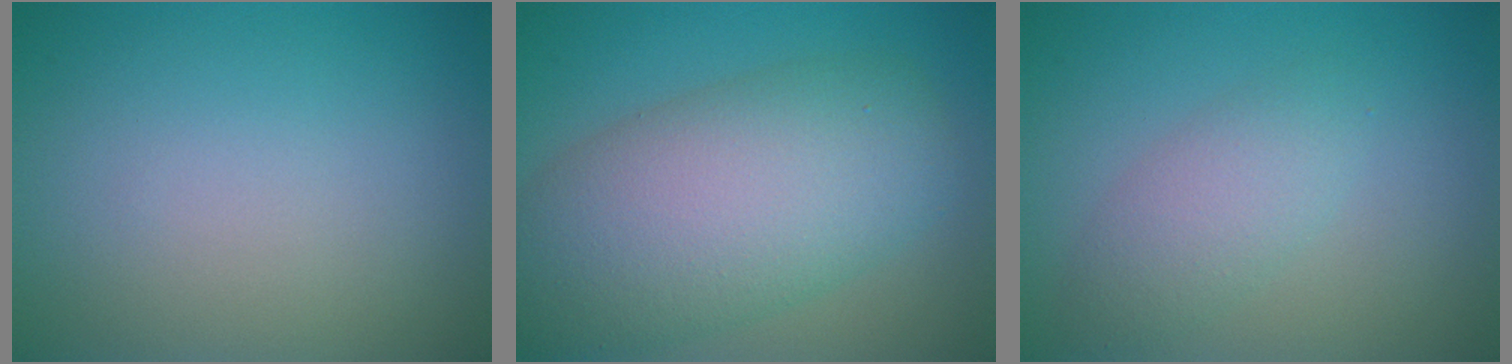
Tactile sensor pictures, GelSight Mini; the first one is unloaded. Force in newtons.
{"total": 10.0, "press": 10.0, "slide": 0.8}
{"total": 2.7, "press": 2.7, "slide": 0.0}